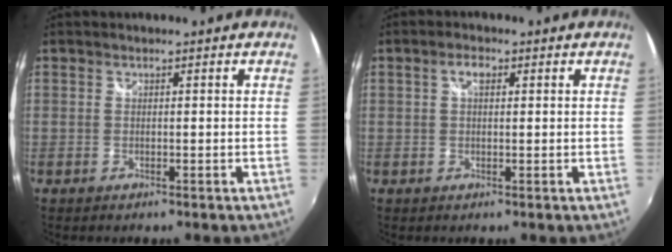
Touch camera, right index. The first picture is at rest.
{"total": 2.2, "force": [0.7, 1.1, 1.8], "torque": [-0.031, 0.007, 0.010]}